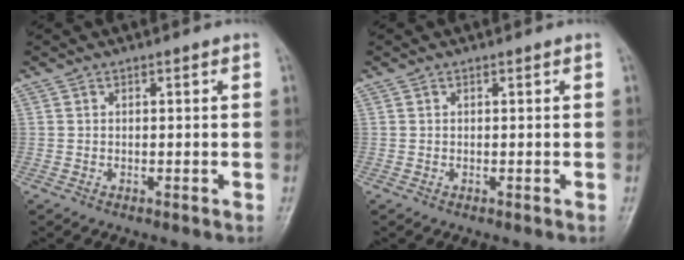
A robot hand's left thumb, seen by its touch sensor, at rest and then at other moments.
{"total": 0.0}